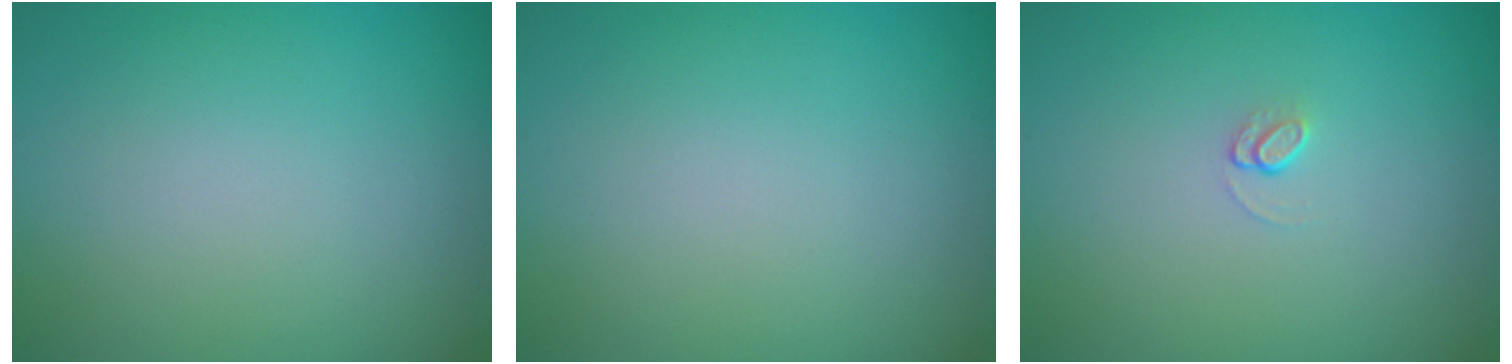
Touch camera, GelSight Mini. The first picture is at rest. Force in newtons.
{"total": 0.0}
{"total": 0.8, "press": 0.5, "slide": 0.7}